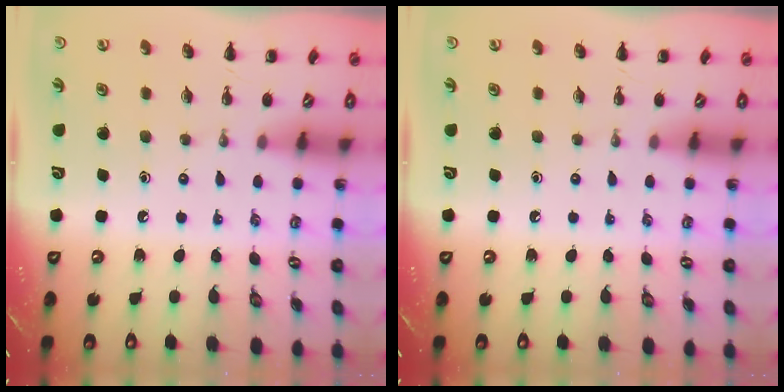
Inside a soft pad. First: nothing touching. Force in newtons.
{"total": 0.0}